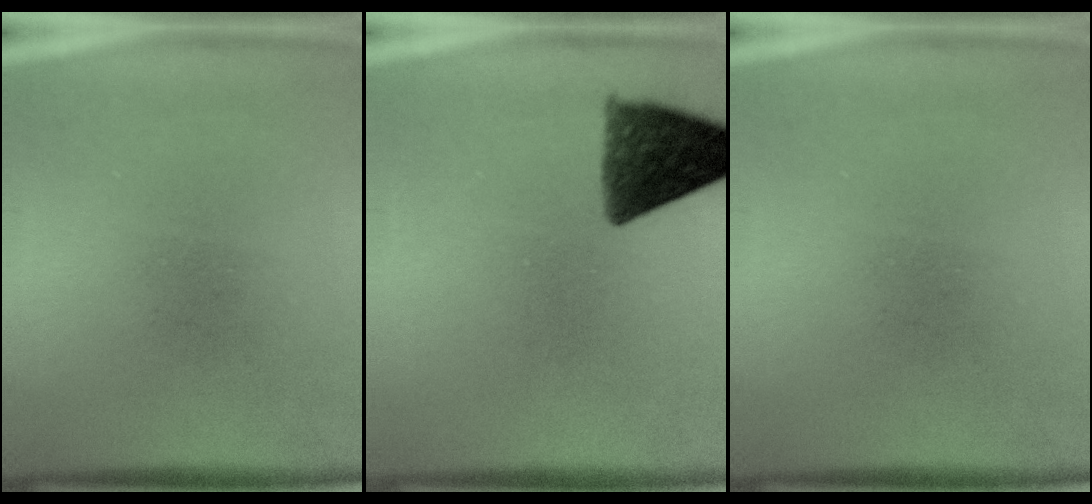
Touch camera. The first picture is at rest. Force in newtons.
{"total": 10.0}
{"total": 0.0}